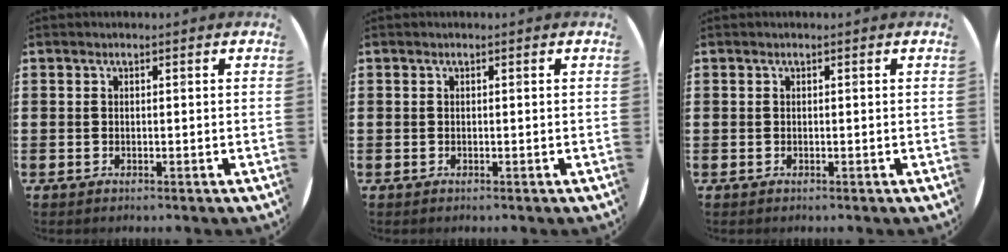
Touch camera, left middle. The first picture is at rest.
{"total": 0.0}
{"total": 0.0}